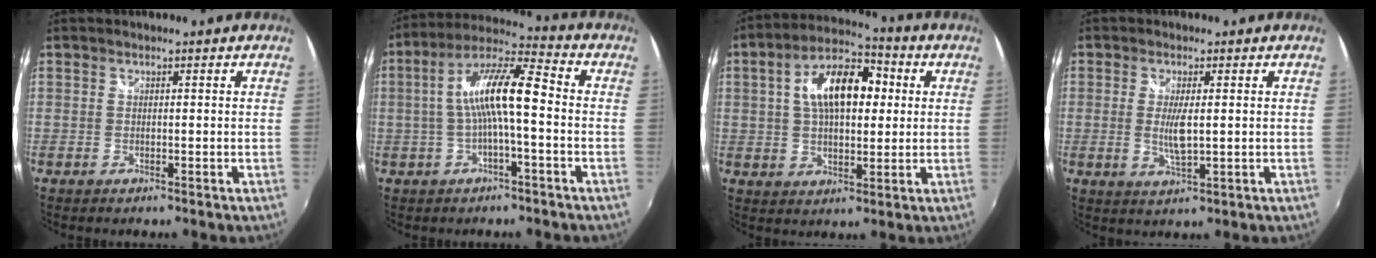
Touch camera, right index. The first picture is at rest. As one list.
[{"total": 11.4, "force": [-1.0, 2.2, 11.2], "torque": [-0.217, 0.024, -0.018]}, {"total": 13.7, "force": [2.7, 7.2, 11.3], "torque": [-0.195, 0.030, 0.037]}, {"total": 4.6, "force": [0.1, 1.2, 4.5], "torque": [-0.087, -0.009, 0.002]}]